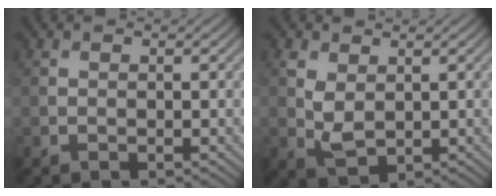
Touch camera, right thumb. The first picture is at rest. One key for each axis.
{"total": 3.5, "fx": 0.9, "fy": 2.3, "fz": 2.5, "tx": -0.063, "ty": -0.005, "tz": 0.022}